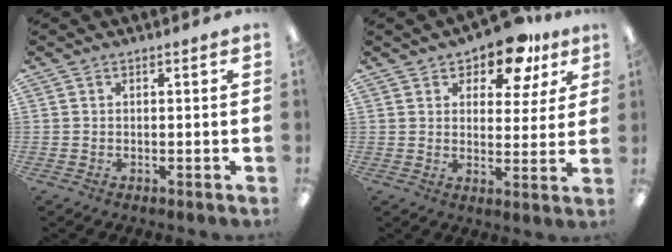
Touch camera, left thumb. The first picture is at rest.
{"total": 10.4, "force": [7.8, 4.6, 5.2], "torque": [-0.073, -0.040, 0.136]}